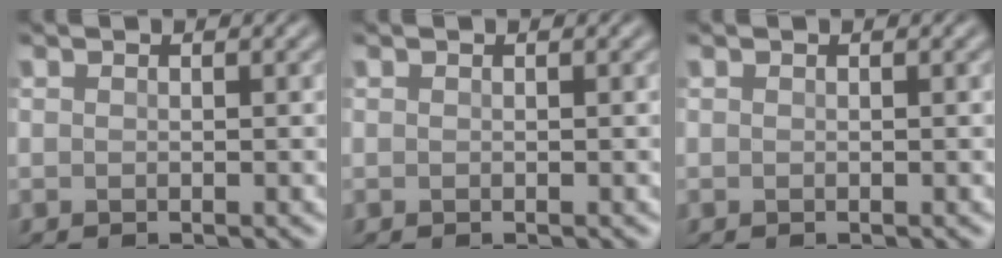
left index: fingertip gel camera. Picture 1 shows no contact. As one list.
[{"total": 0.0}, {"total": 0.0}]